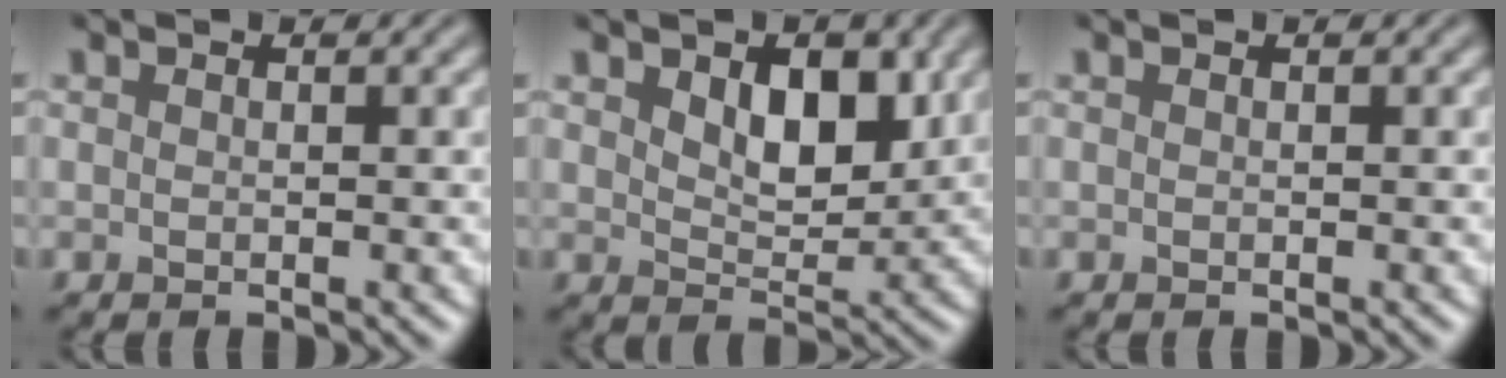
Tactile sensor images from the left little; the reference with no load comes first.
{"total": 4.6, "force": [1.4, 2.8, 3.4], "torque": [-0.062, -0.012, 0.018]}
{"total": 0.0}